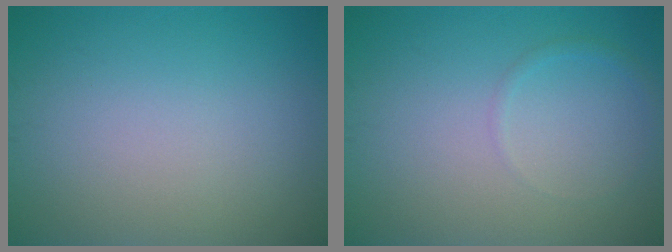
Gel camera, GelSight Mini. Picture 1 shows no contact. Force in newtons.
{"total": 0.7, "press": 0.7, "slide": 0.1}